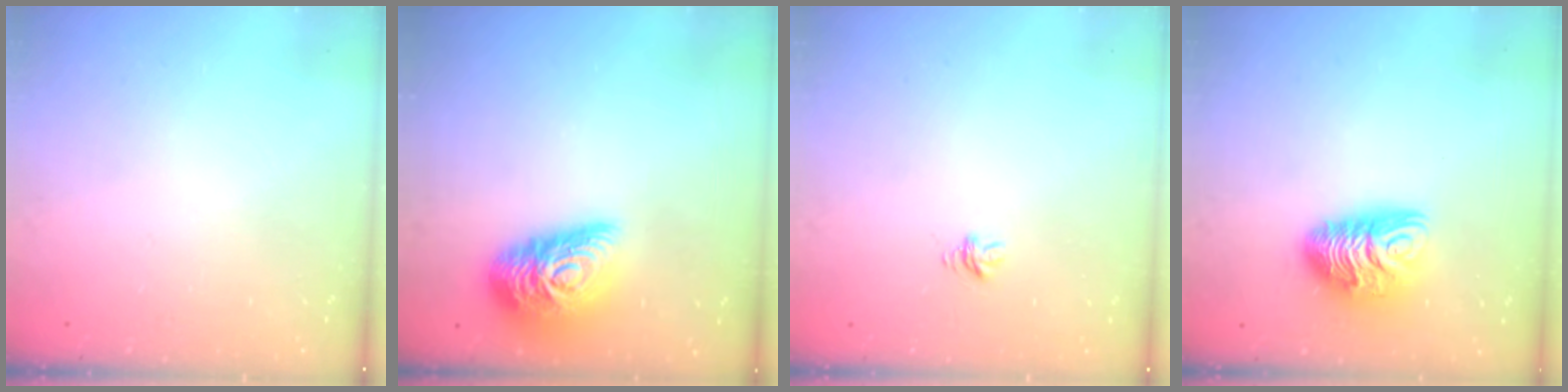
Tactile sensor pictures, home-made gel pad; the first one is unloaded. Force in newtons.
{"total": 17.3, "press": 17.3, "slide": 1.1}
{"total": 4.3, "press": 4.3, "slide": 0.4}
{"total": 10.7, "press": 10.7, "slide": 0.9}